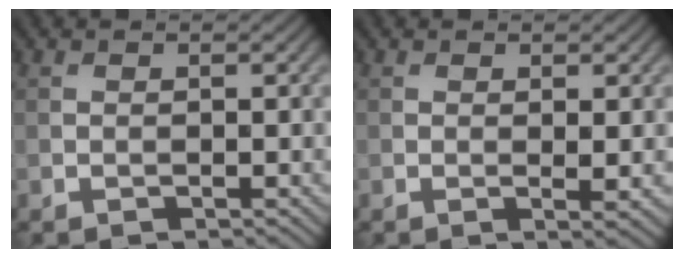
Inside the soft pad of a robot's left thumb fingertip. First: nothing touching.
{"total": 2.1, "force": [0.2, 0.3, 2.0], "torque": [-0.038, -0.006, 0.005]}